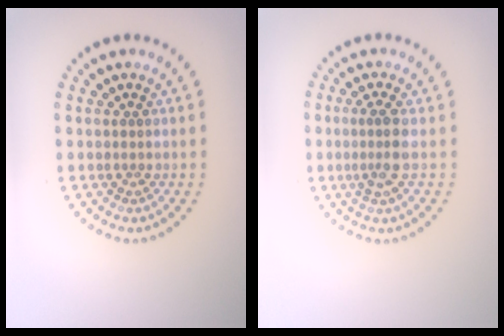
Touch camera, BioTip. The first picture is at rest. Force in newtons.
{"total": 2.2, "press": 1.9, "slide": 1.2}